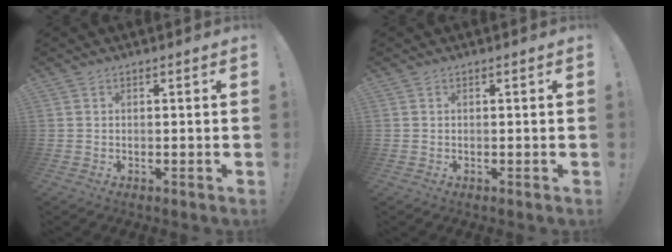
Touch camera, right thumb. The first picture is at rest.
{"total": 0.0}